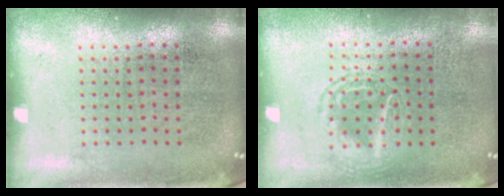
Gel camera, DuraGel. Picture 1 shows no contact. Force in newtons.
{"total": 1.2, "press": 1.1, "slide": 0.2}